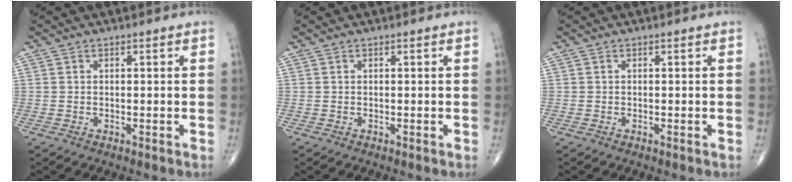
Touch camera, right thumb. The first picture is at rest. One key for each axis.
{"total": 0.0}
{"total": 0.0}